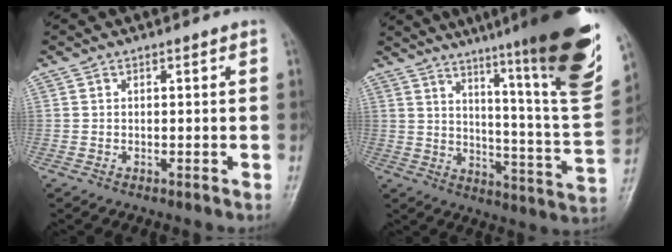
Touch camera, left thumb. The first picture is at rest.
{"total": 26.8, "force": [17.8, 1.7, 20.0], "torque": [-0.270, -0.102, 0.249]}